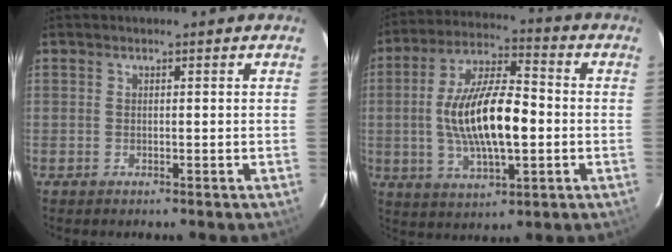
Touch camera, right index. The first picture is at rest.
{"total": 15.8, "force": [-1.4, 5.4, 14.8], "torque": [-0.281, 0.003, -0.022]}